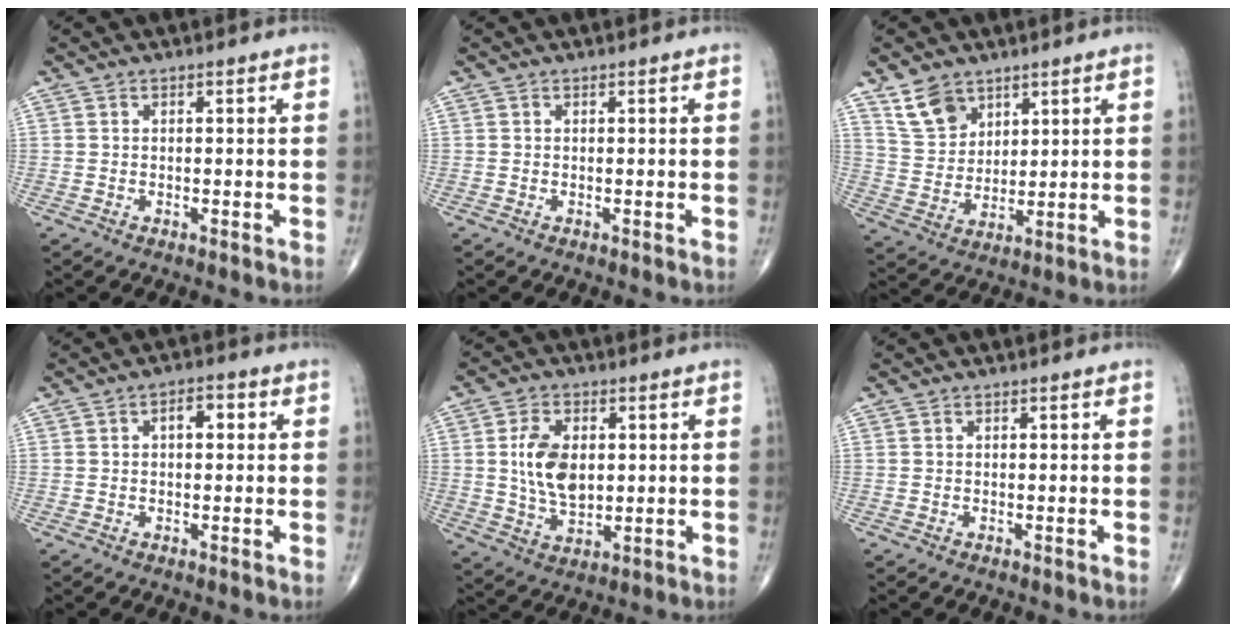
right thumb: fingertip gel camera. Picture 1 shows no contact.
{"total": 0.0}
{"total": 7.9, "force": [5.3, 5.1, 2.9], "torque": [-0.036, -0.028, 0.112]}
{"total": 3.5, "force": [0.7, 1.9, 2.8], "torque": [-0.033, 0.009, 0.005]}
{"total": 9.9, "force": [1.2, 6.1, 7.7], "torque": [-0.132, -0.010, 0.029]}
{"total": 0.0}